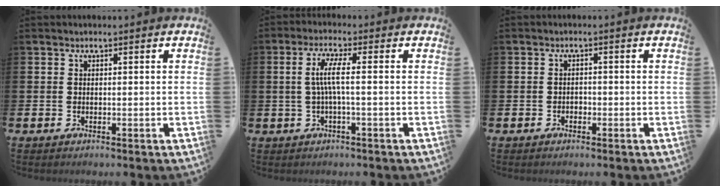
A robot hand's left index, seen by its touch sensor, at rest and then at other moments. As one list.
[{"total": 4.4, "force": [0.2, 0.5, 4.4], "torque": [-0.086, 0.005, 0.000]}, {"total": 1.1, "force": [-0.6, 0.9, 0.2], "torque": [-0.006, 0.003, -0.013]}]